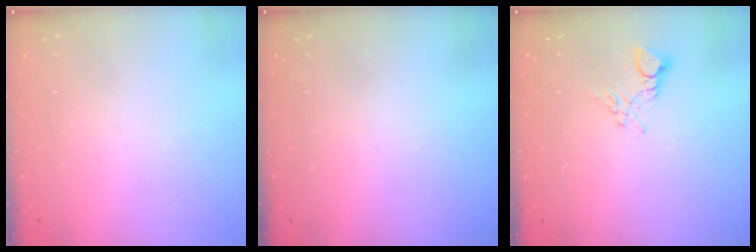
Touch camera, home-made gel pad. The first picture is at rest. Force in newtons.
{"total": 0.0}
{"total": 4.5, "press": 4.4, "slide": 0.5}